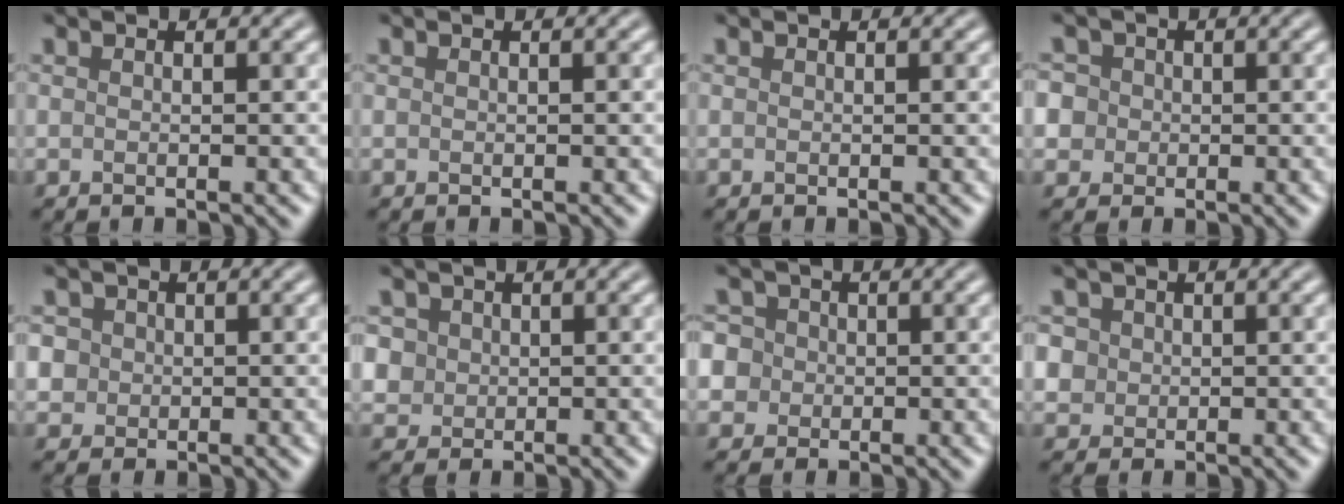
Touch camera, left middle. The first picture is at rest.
{"total": 0.0}
{"total": 0.0}
{"total": 5.0, "force": [0.9, 4.6, 1.8], "torque": [-0.038, 0.038, -0.010]}
{"total": 3.6, "force": [0.9, 3.2, 1.3], "torque": [-0.020, 0.021, 0.004]}
{"total": 2.8, "force": [1.0, 2.4, 0.9], "torque": [-0.019, 0.009, 0.027]}
{"total": 6.0, "force": [0.9, 5.6, 2.1], "torque": [-0.043, 0.037, -0.015]}
{"total": 3.8, "force": [1.2, 3.3, 1.4], "torque": [-0.030, 0.018, 0.013]}